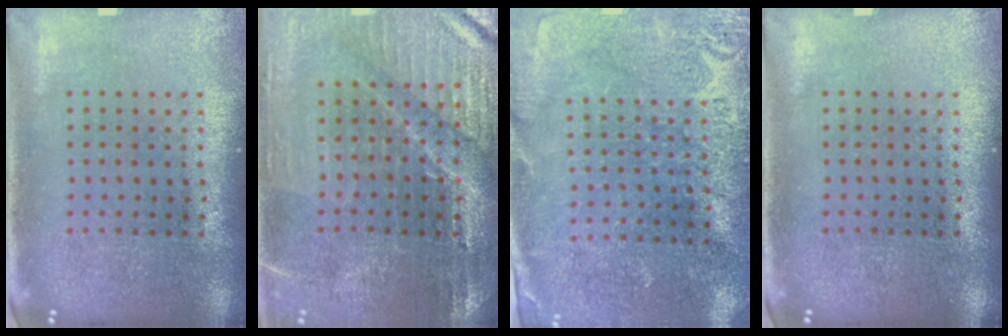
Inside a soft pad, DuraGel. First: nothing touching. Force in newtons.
{"total": 3.2, "press": 3.1, "slide": 0.3}
{"total": 2.7, "press": 2.7, "slide": 0.4}
{"total": 0.0}